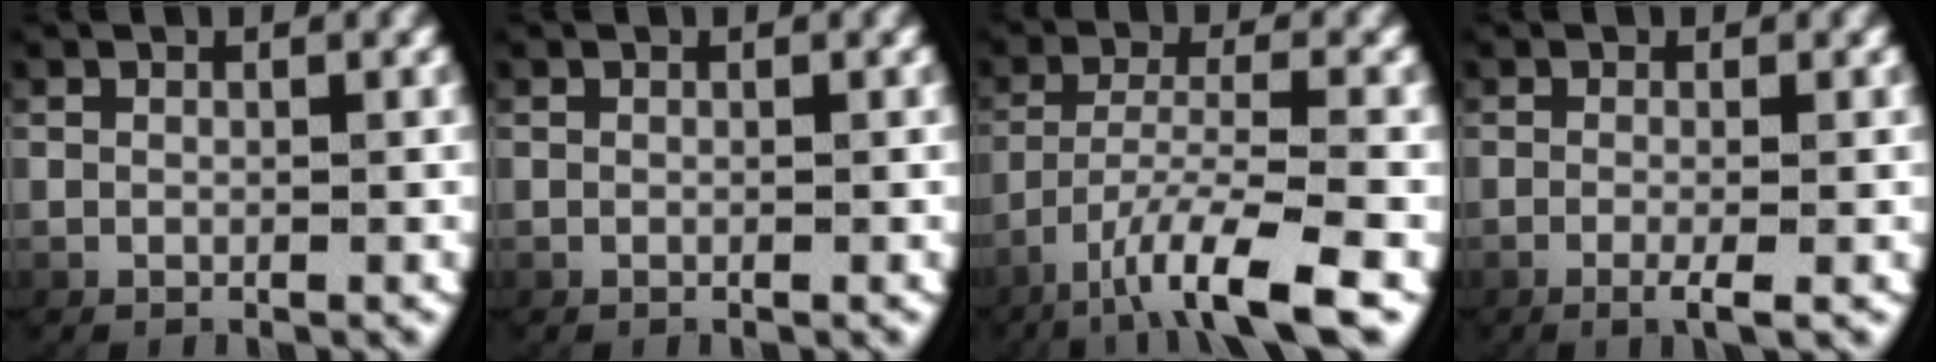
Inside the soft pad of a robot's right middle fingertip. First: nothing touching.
{"total": 0.0}
{"total": 6.6, "force": [-3.3, 1.2, 5.6], "torque": [-0.111, -0.019, -0.038]}
{"total": 2.2, "force": [-1.1, 0.3, 1.9], "torque": [-0.045, -0.009, -0.016]}